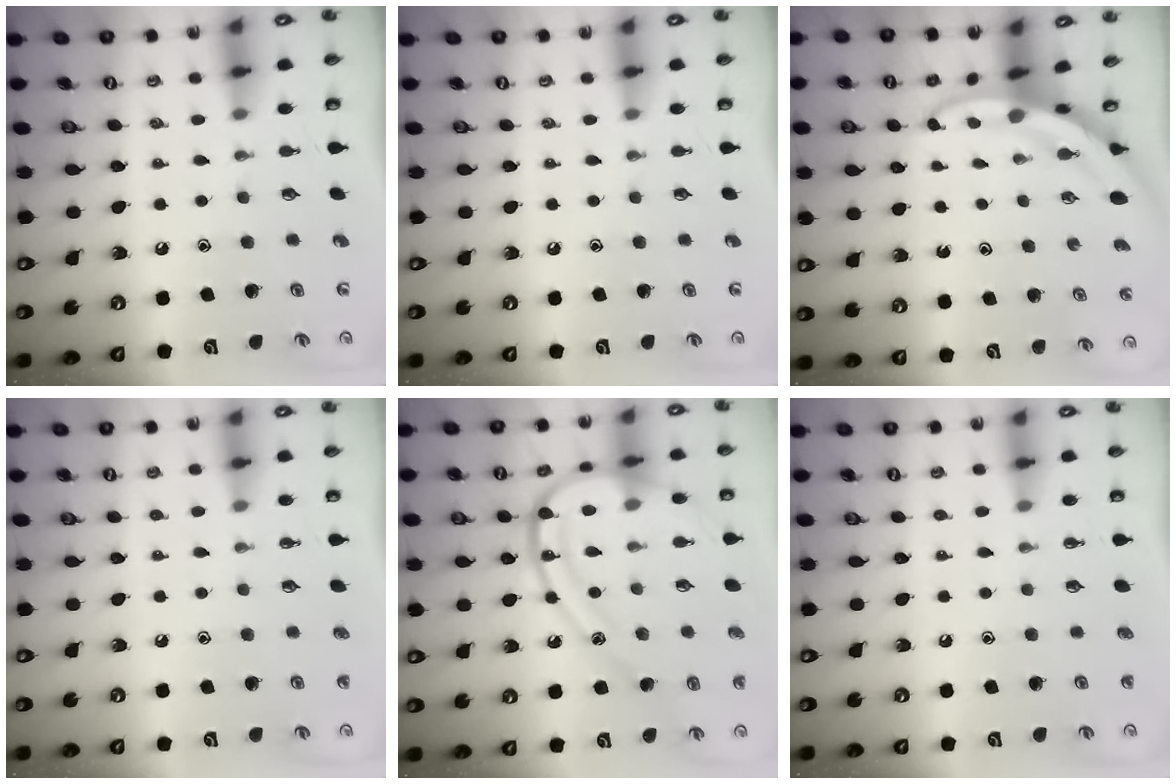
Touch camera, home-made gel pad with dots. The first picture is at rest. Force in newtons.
{"total": 0.0}
{"total": 3.2, "press": 3.2, "slide": 0.2}
{"total": 0.7, "press": 0.7, "slide": 0.0}
{"total": 18.6, "press": 18.6, "slide": 1.6}
{"total": 0.9, "press": 0.9, "slide": 0.0}